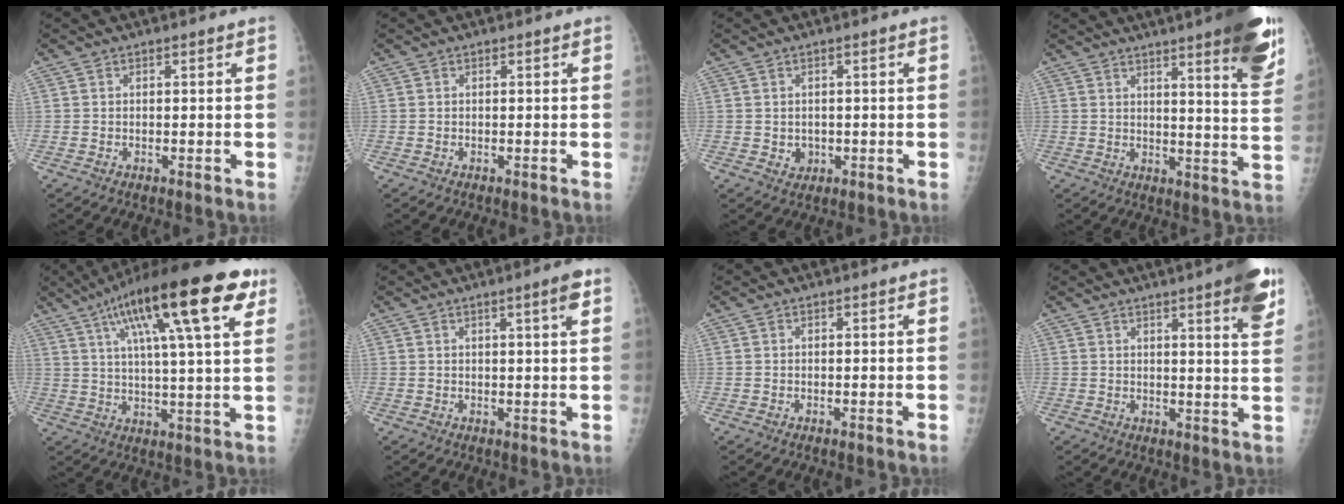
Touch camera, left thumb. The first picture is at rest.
{"total": 0.0}
{"total": 2.4, "force": [-0.2, 2.1, 1.0], "torque": [-0.005, 0.001, 0.004]}
{"total": 15.8, "force": [9.7, 2.1, 12.3], "torque": [-0.137, -0.049, 0.117]}
{"total": 23.6, "force": [11.1, 5.6, 20.1], "torque": [-0.309, 0.004, 0.169]}
{"total": 3.2, "force": [1.5, -0.1, 2.9], "torque": [-0.043, -0.007, 0.024]}
{"total": 0.0}
{"total": 9.7, "force": [5.6, 1.2, 7.8], "torque": [-0.088, -0.023, 0.064]}